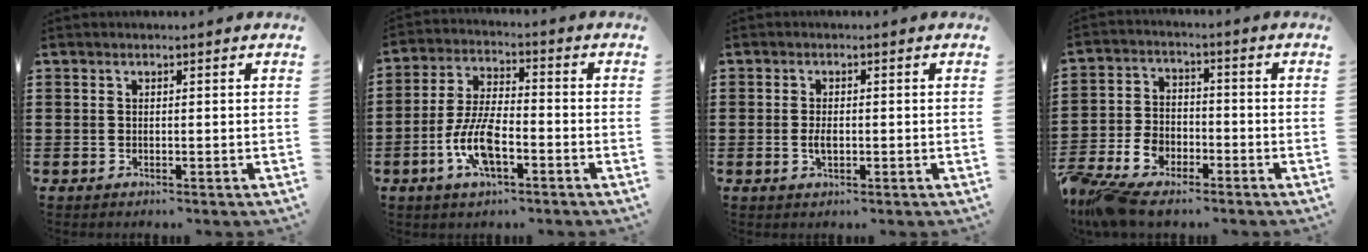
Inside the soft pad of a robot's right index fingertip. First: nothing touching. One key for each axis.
{"total": 9.0, "fx": -3.4, "fy": 3.5, "fz": 7.5, "tx": -0.170, "ty": -0.006, "tz": -0.066}
{"total": 2.3, "fx": -0.4, "fy": 1.0, "fz": 2.0, "tx": -0.038, "ty": 0.001, "tz": -0.007}
{"total": 6.9, "fx": -4.6, "fy": 4.0, "fz": 3.1, "tx": -0.088, "ty": 0.008, "tz": -0.094}